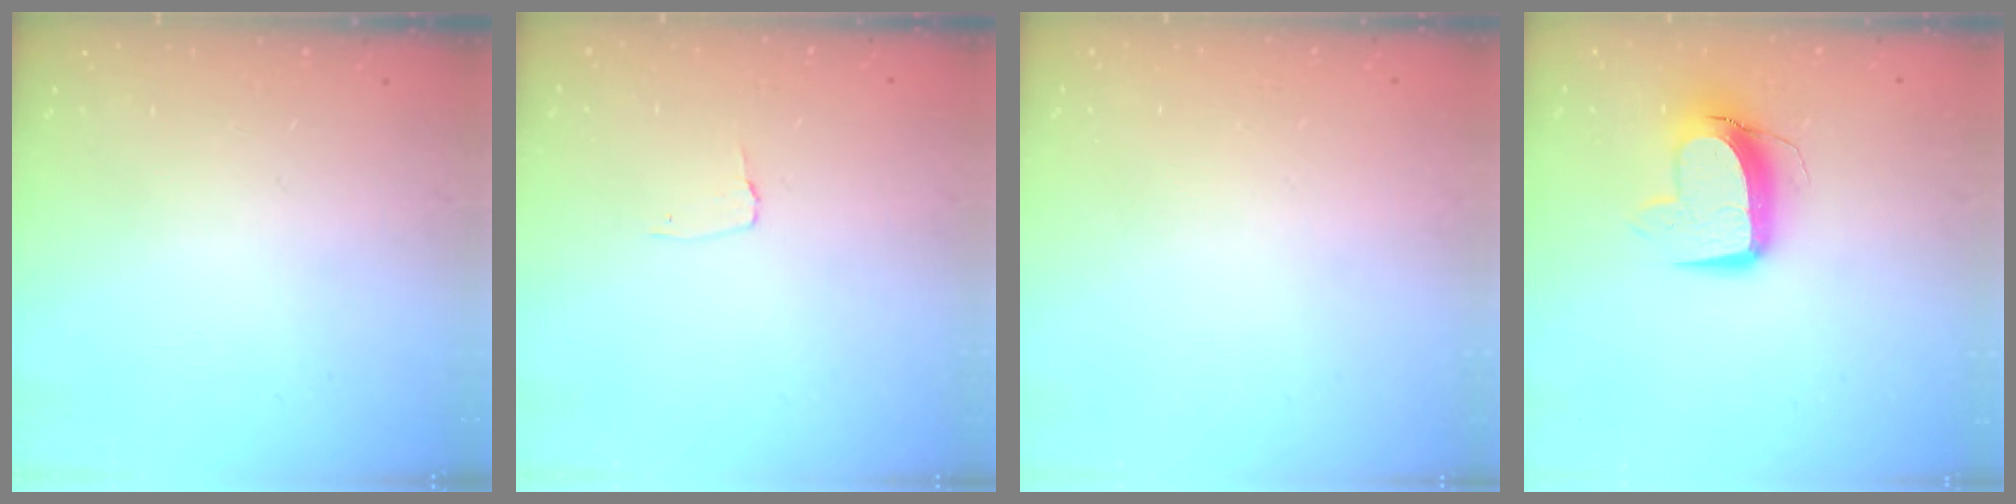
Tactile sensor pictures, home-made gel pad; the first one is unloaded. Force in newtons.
{"total": 2.7, "press": 2.7, "slide": 0.3}
{"total": 0.0}
{"total": 11.0, "press": 11.0, "slide": 1.4}